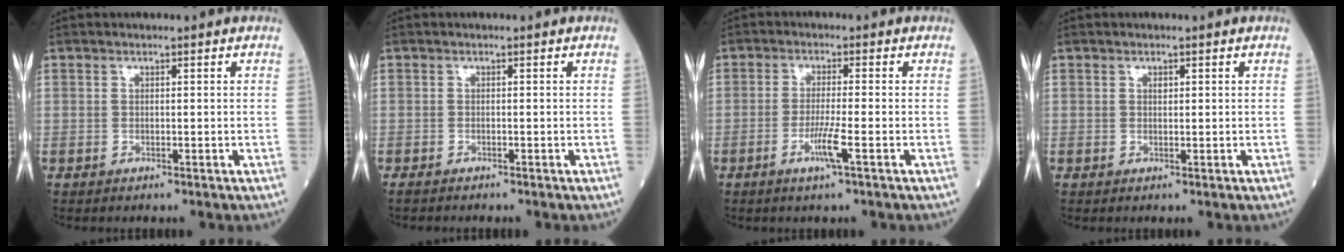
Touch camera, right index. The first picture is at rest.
{"total": 1.0, "force": [-0.9, 0.1, 0.4], "torque": [-0.013, -0.003, -0.014]}
{"total": 4.1, "force": [-1.7, -0.4, 3.7], "torque": [-0.074, -0.009, -0.036]}
{"total": 0.6, "force": [0.3, 0.4, 0.4], "torque": [-0.008, 0.000, 0.004]}